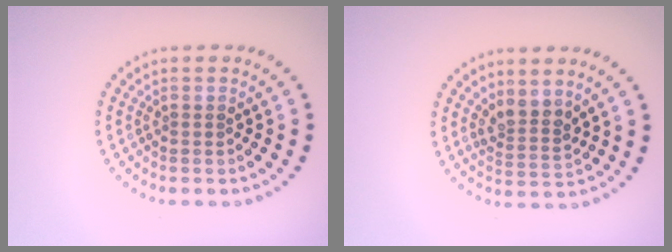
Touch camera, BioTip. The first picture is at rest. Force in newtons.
{"total": 2.5, "press": 1.9, "slide": 1.6}